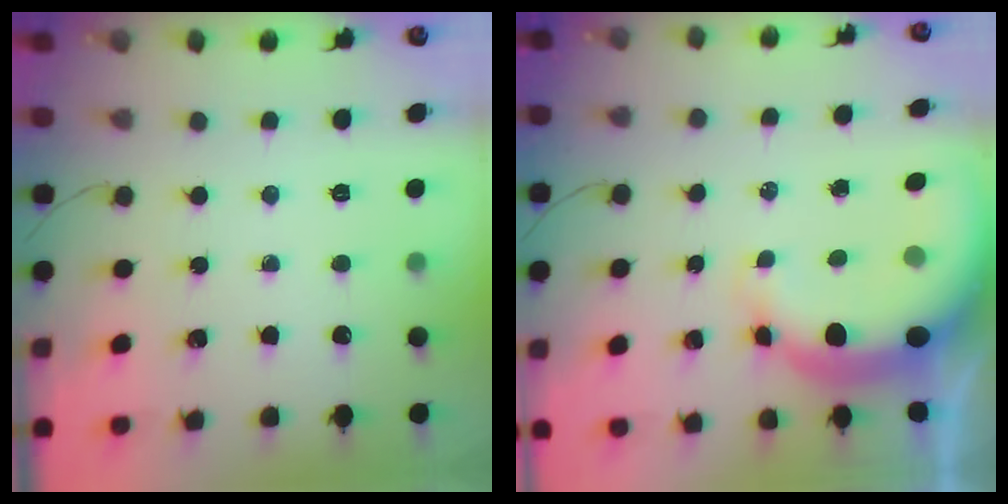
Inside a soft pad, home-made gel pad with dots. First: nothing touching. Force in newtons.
{"total": 9.1, "press": 8.7, "slide": 2.4}